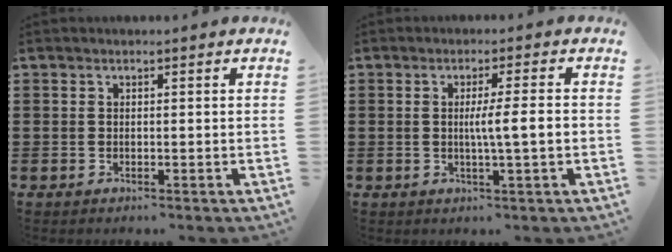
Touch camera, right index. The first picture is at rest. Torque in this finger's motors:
{"motor_torque": [1.16, 0.33, 0.41, 0.12]}